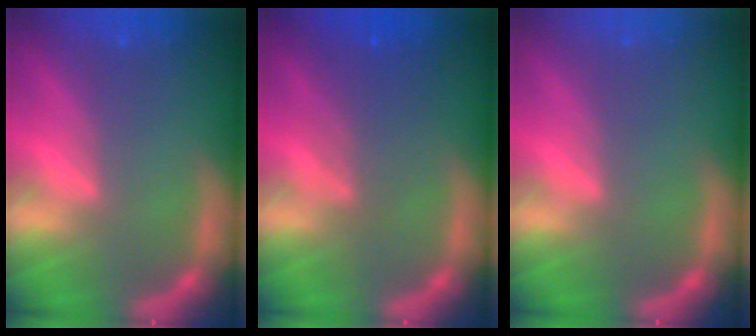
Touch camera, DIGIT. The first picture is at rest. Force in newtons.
{"total": 3.5}
{"total": 0.0}